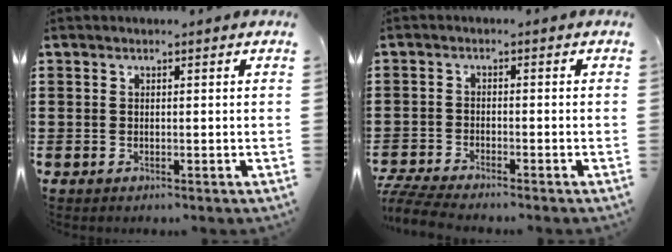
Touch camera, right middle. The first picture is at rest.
{"total": 3.9, "force": [-3.7, -0.1, 1.1], "torque": [-0.041, -0.014, -0.079]}